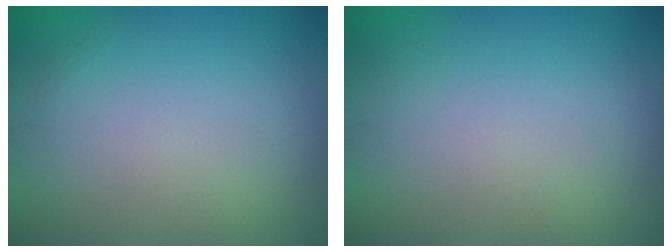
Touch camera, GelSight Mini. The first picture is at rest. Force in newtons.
{"total": 0.0}